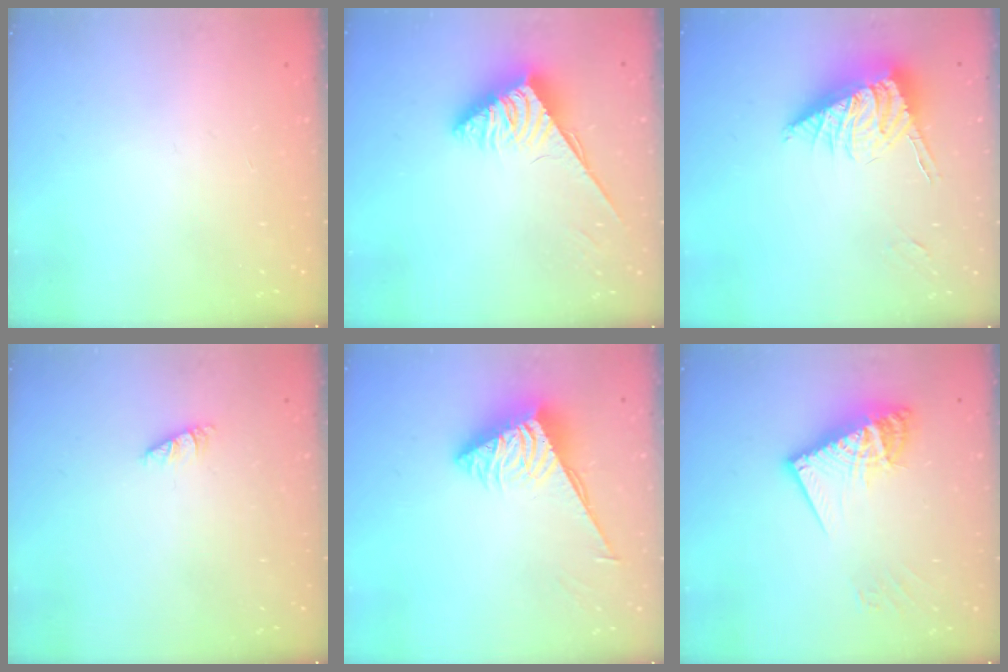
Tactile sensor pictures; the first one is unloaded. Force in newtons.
{"total": 3.8, "press": 3.8, "slide": 0.5}
{"total": 9.8, "press": 9.7, "slide": 1.6}
{"total": 0.7, "press": 0.7, "slide": 0.1}
{"total": 3.8, "press": 3.8, "slide": 0.4}
{"total": 15.9, "press": 15.8, "slide": 1.7}